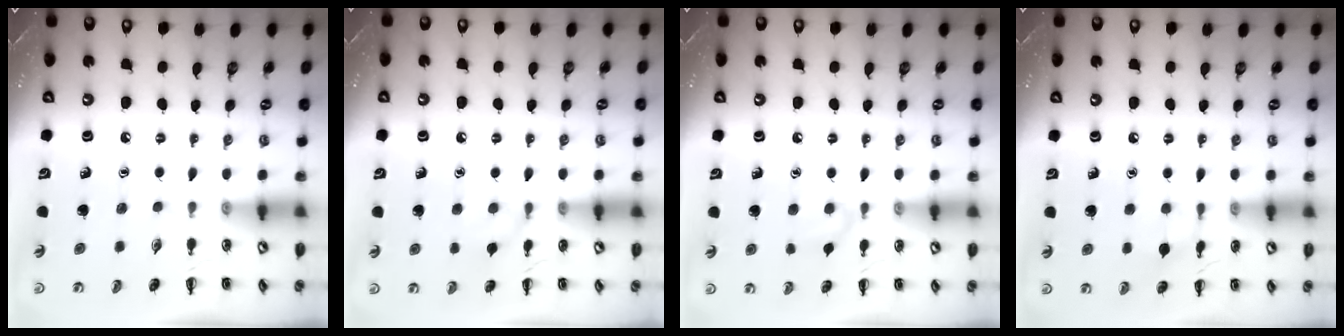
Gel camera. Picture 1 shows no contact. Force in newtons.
{"total": 6.4, "press": 6.1, "slide": 1.9}
{"total": 5.7, "press": 5.3, "slide": 2.2}
{"total": 6.5, "press": 6.3, "slide": 1.8}